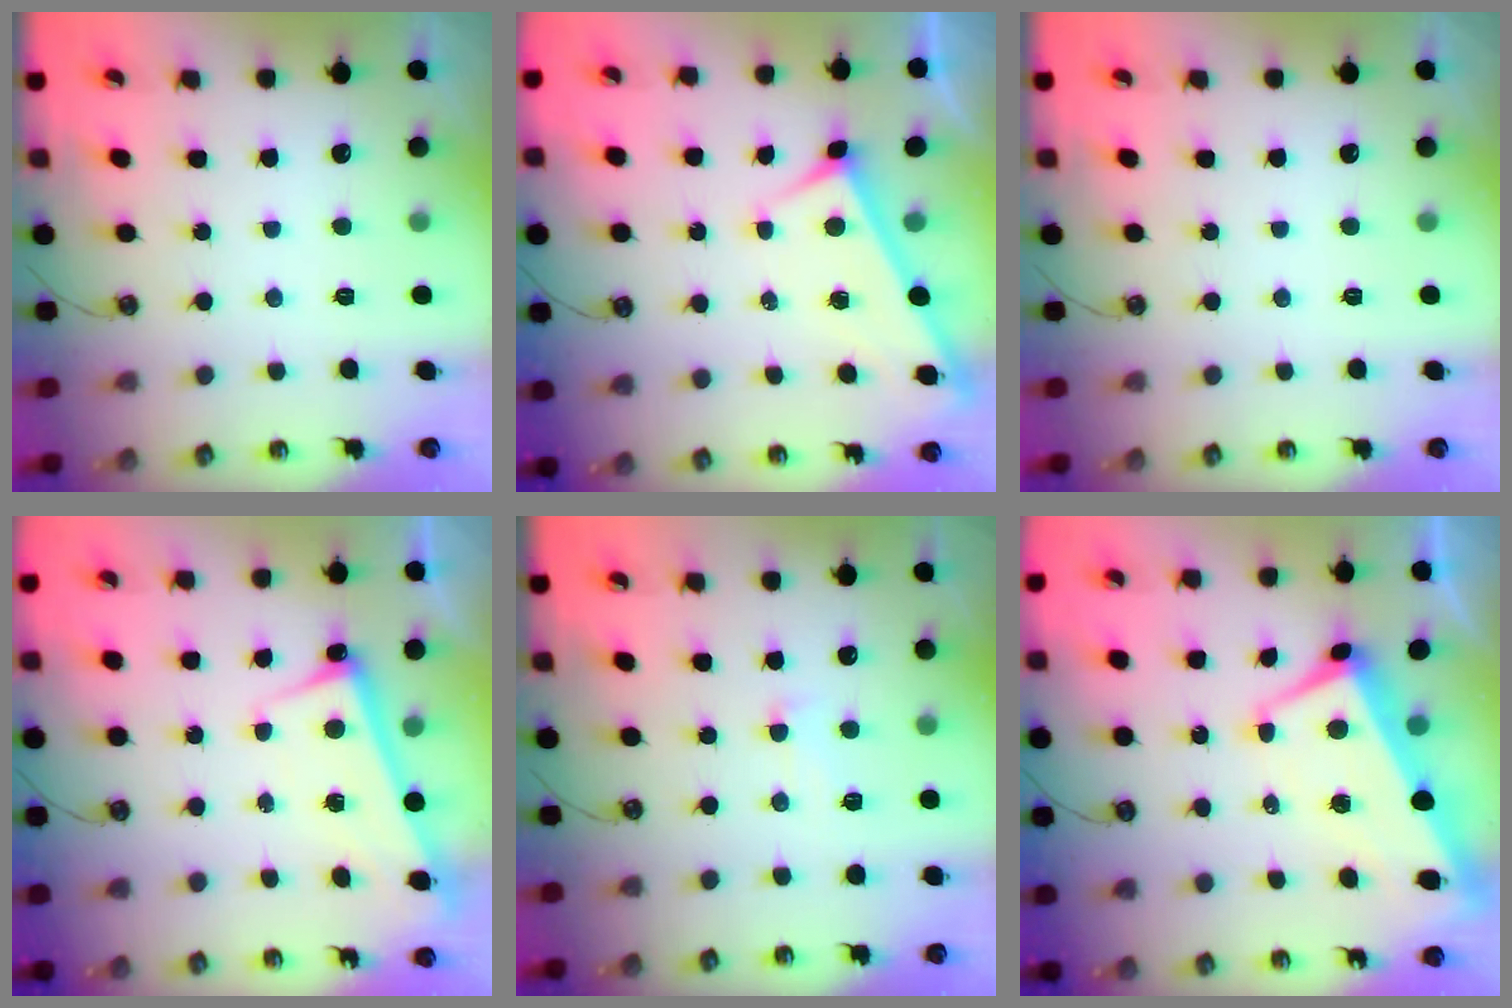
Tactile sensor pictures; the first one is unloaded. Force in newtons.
{"total": 3.2, "press": 3.2, "slide": 0.3}
{"total": 0.0}
{"total": 2.8, "press": 2.8, "slide": 0.5}
{"total": 1.3, "press": 0.8, "slide": 1.0}
{"total": 1.7, "press": 1.0, "slide": 1.3}